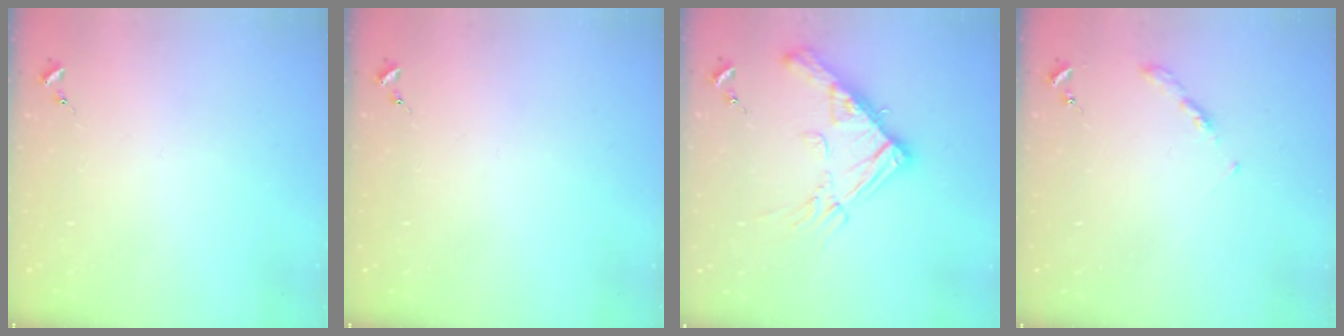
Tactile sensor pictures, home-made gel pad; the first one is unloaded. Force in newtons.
{"total": 0.0}
{"total": 17.3, "press": 17.2, "slide": 1.7}
{"total": 3.5, "press": 3.5, "slide": 0.4}